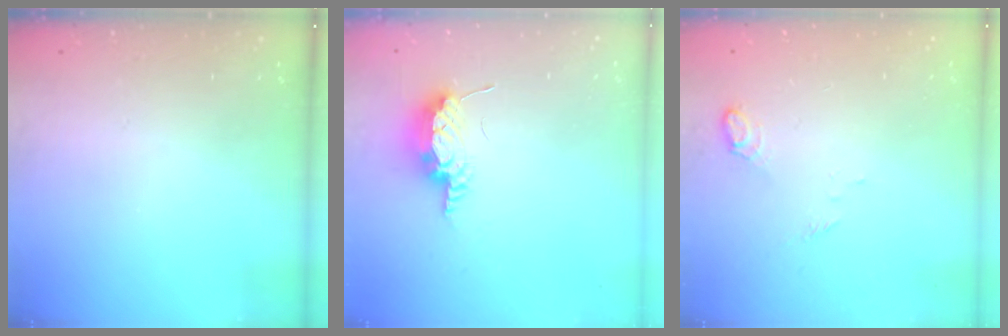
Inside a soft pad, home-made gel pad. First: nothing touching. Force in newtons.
{"total": 7.9, "press": 7.6, "slide": 2.2}
{"total": 4.8, "press": 4.8, "slide": 0.7}